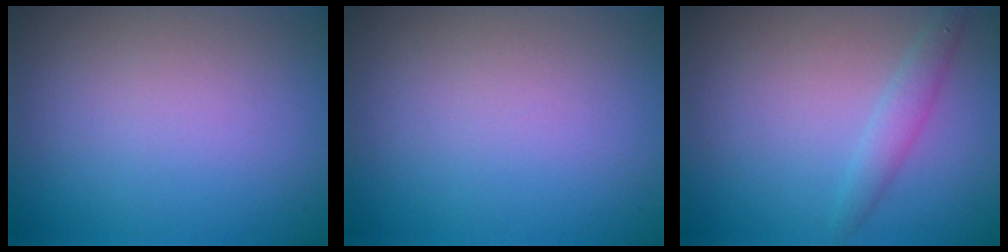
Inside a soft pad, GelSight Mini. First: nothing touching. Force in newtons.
{"total": 0.0}
{"total": 1.8, "press": 1.8, "slide": 0.0}